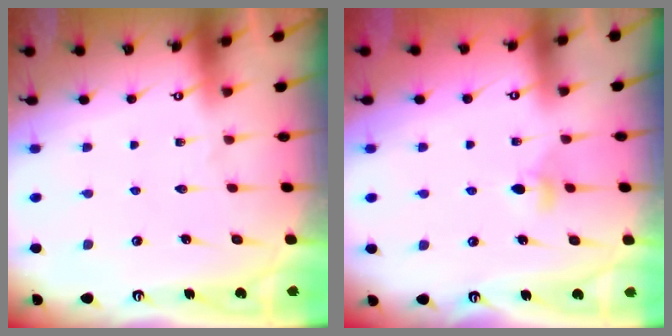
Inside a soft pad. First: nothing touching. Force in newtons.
{"total": 3.7, "press": 3.6, "slide": 0.7}